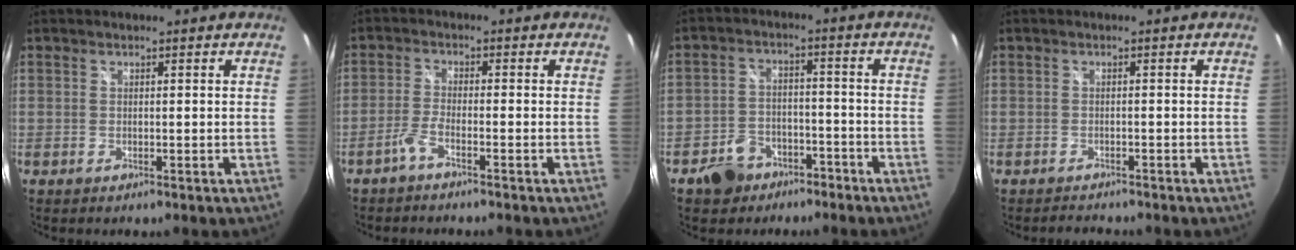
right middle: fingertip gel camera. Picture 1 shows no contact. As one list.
[{"total": 2.6, "force": [-2.0, 0.2, 1.7], "torque": [-0.051, 0.003, -0.043]}, {"total": 8.4, "force": [-5.8, 5.5, 2.7], "torque": [-0.074, 0.022, -0.082]}, {"total": 1.9, "force": [-1.8, 0.3, 0.2], "torque": [-0.008, -0.006, -0.030]}]